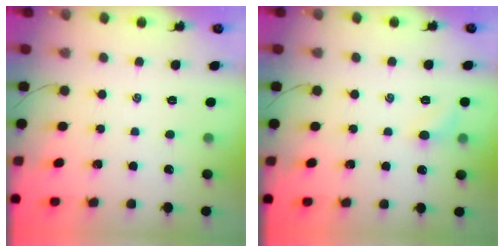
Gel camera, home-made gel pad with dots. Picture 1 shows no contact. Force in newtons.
{"total": 6.1, "press": 5.8, "slide": 2.0}